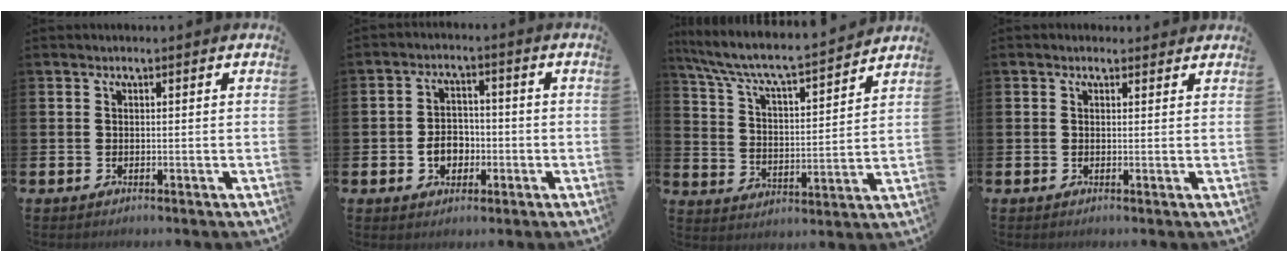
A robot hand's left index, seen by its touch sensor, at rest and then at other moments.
{"total": 4.4, "force": [-1.3, 3.5, 2.3], "torque": [-0.032, 0.000, -0.031]}
{"total": 7.0, "force": [6.5, 0.7, 2.5], "torque": [-0.080, -0.056, 0.106]}
{"total": 0.9, "force": [0.6, 0.6, 0.3], "torque": [0.010, 0.002, 0.006]}